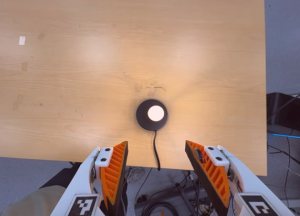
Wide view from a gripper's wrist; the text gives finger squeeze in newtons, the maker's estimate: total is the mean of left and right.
{"total": 0.0}